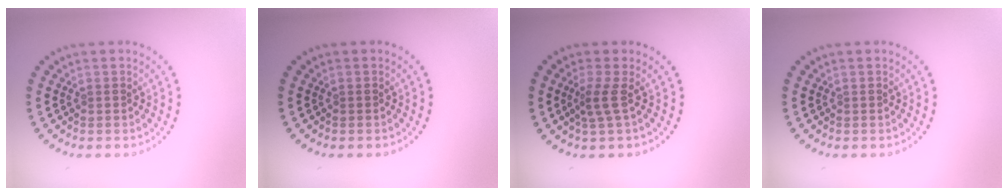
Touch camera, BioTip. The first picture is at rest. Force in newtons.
{"total": 0.0}
{"total": 1.8, "press": 1.2, "slide": 1.3}
{"total": 0.0}